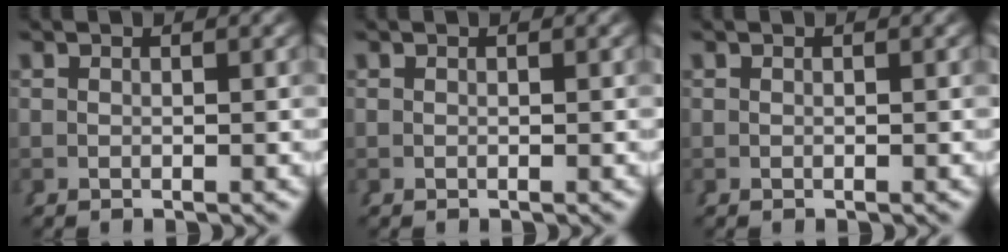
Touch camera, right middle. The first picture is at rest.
{"total": 0.0}
{"total": 0.0}